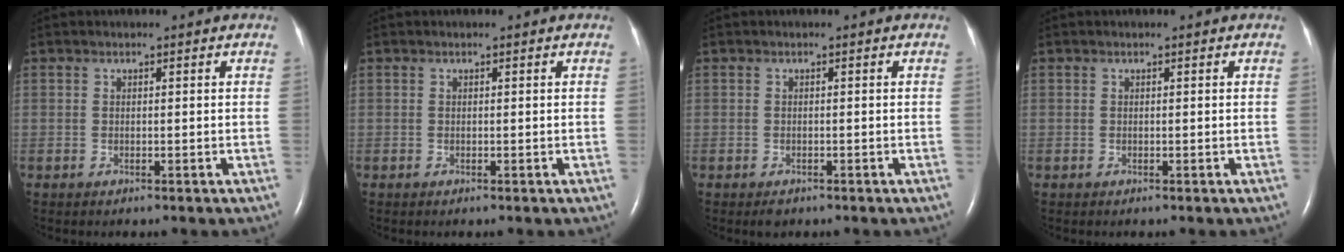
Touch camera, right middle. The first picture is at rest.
{"total": 0.0}
{"total": 1.1, "force": [-0.8, 0.6, 0.5], "torque": [-0.012, -0.001, -0.008]}
{"total": 0.0}